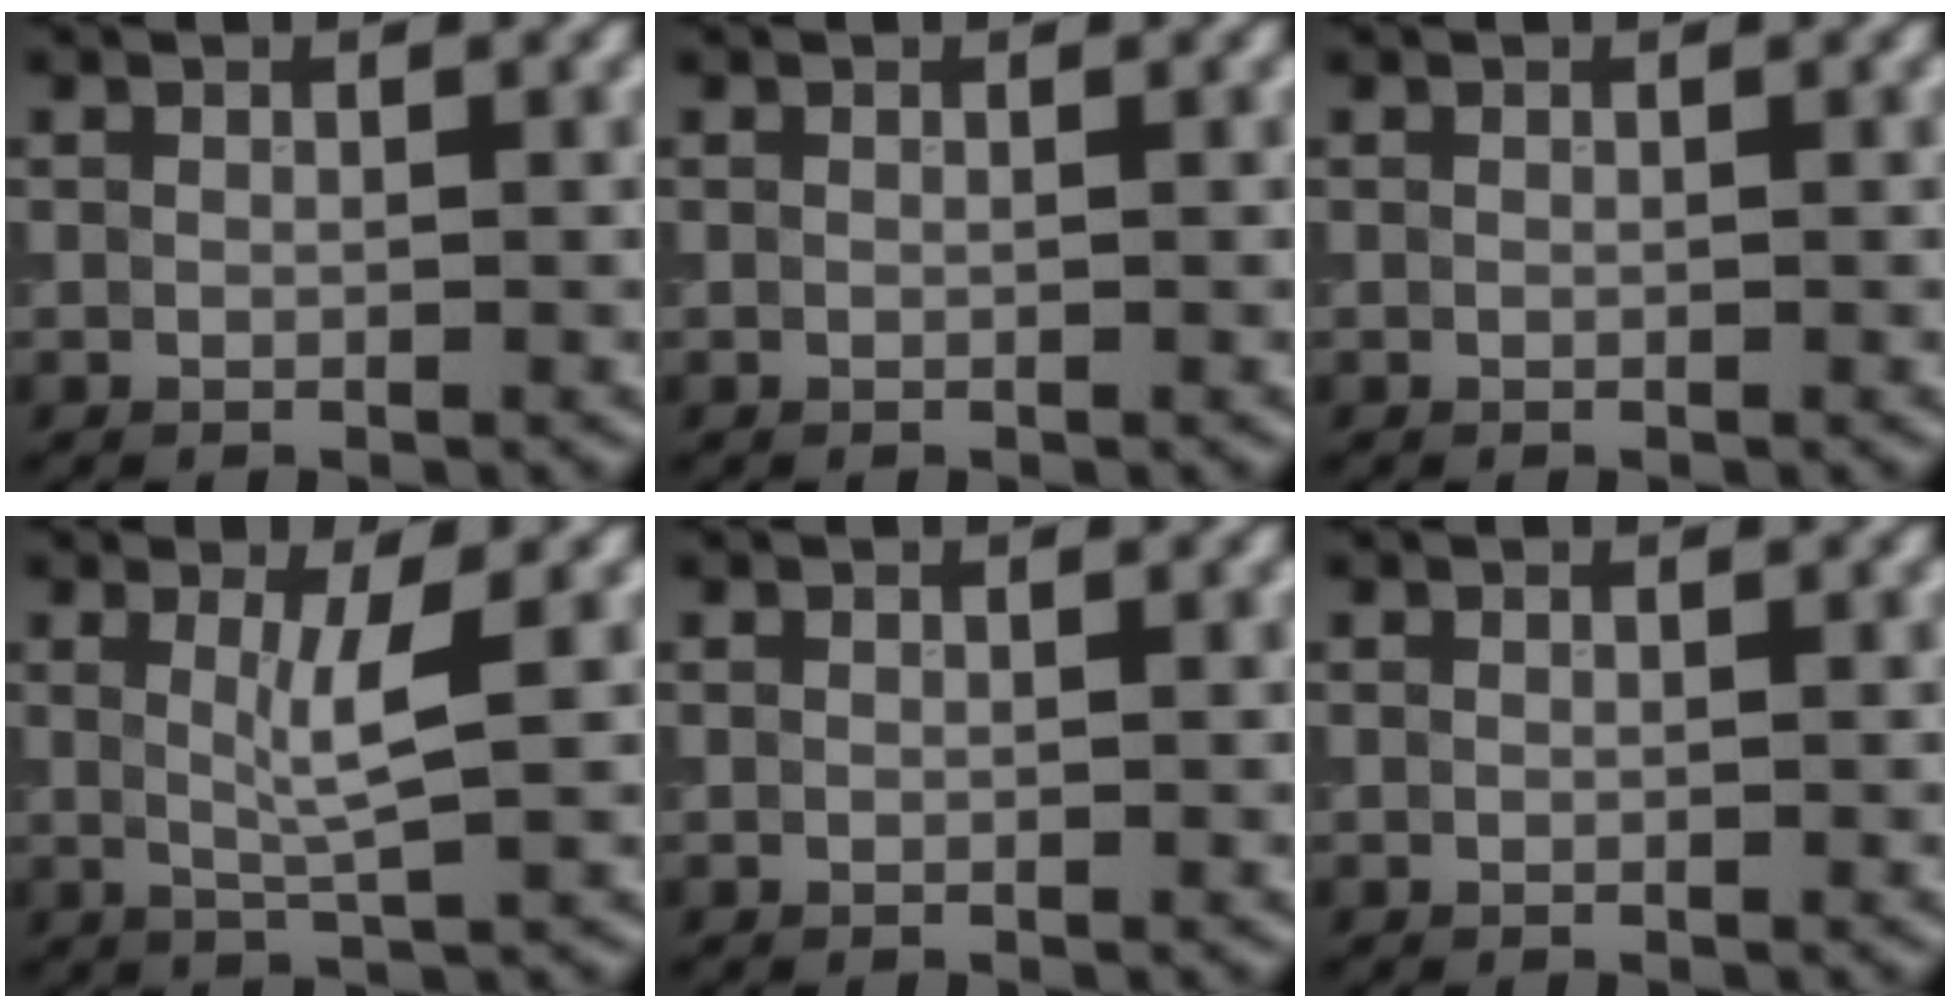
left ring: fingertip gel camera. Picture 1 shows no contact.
{"total": 0.0}
{"total": 0.0}
{"total": 3.1, "force": [0.7, 0.5, 2.9], "torque": [-0.053, -0.006, 0.013]}
{"total": 0.0}
{"total": 0.0}